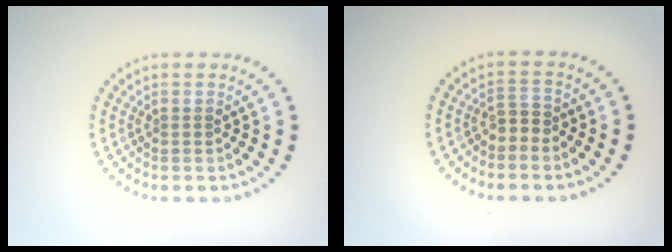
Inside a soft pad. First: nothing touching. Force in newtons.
{"total": 1.2, "press": 0.8, "slide": 0.8}